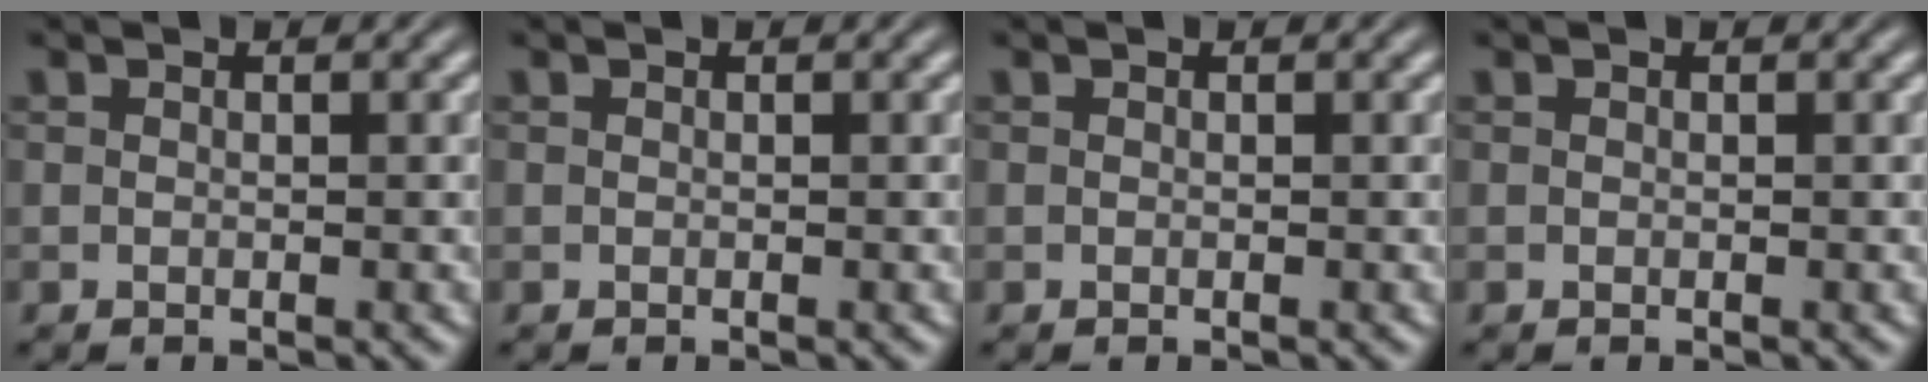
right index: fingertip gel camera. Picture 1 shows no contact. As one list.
[{"total": 0.0}, {"total": 0.0}, {"total": 0.0}]